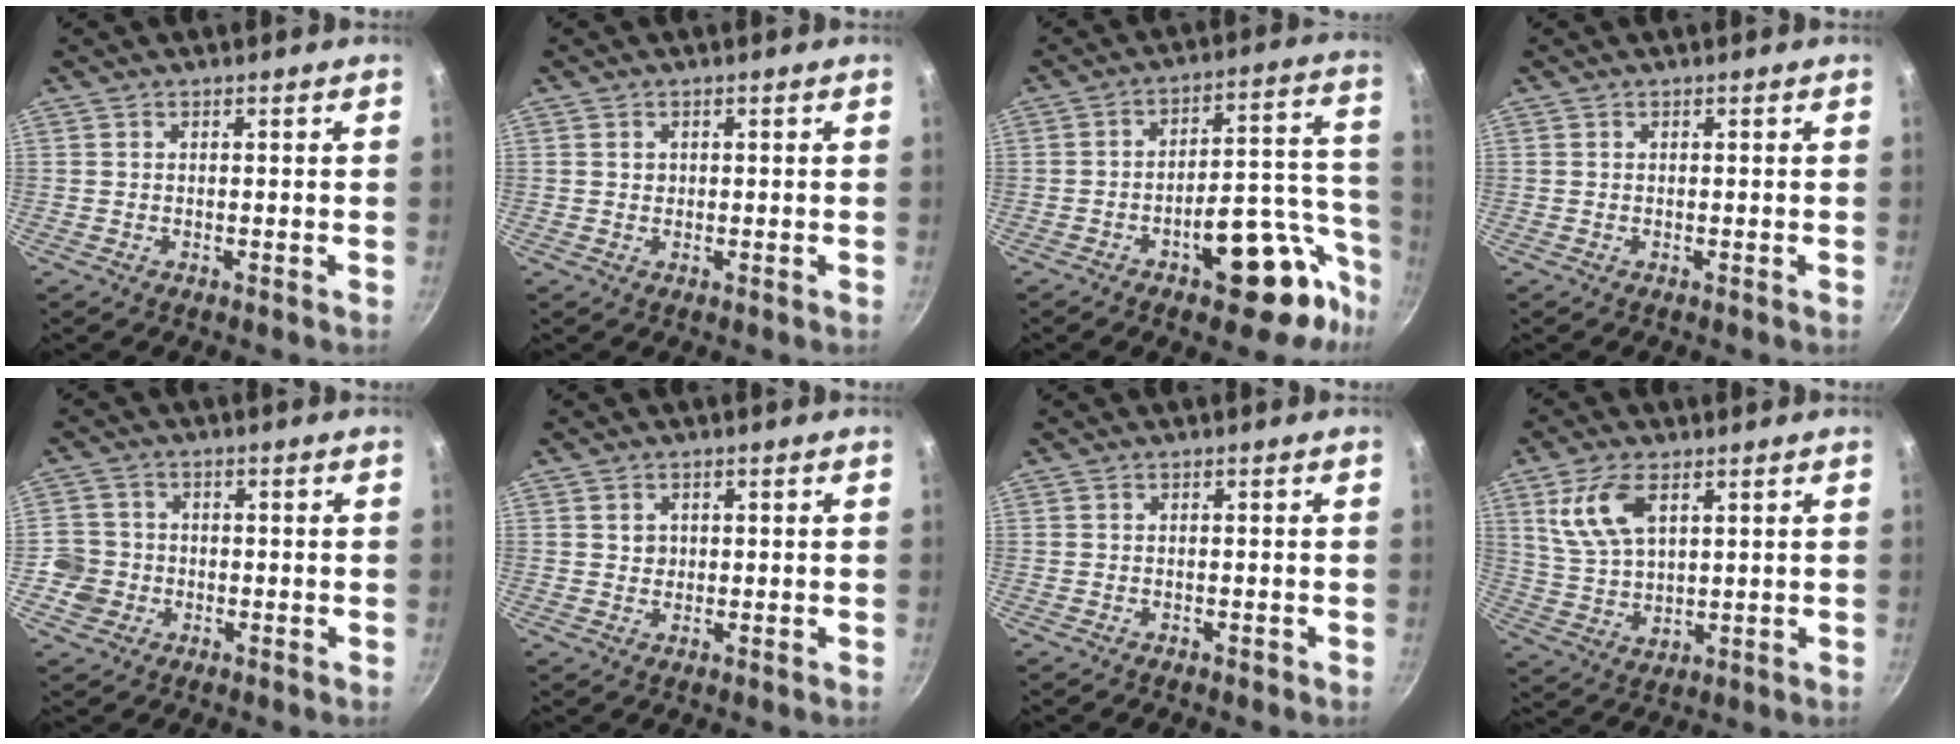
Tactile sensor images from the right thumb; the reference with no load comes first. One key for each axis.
{"total": 1.1, "fx": 0.3, "fy": 1.0, "fz": 0.3, "tx": -0.002, "ty": 0.002, "tz": 0.005}
{"total": 19.3, "fx": -9.9, "fy": 8.8, "fz": 14.1, "tx": -0.114, "ty": 0.075, "tz": -0.133}
{"total": 0.0}
{"total": 5.5, "fx": -1.6, "fy": 5.1, "fz": 1.2, "tx": 0.007, "ty": 0.018, "tz": -0.037}
{"total": 1.8, "fx": 0.4, "fy": 1.6, "fz": 0.6, "tx": -0.002, "ty": 0.002, "tz": 0.006}
{"total": 0.6, "fx": -0.5, "fy": 0.3, "fz": 0.2, "tx": -0.003, "ty": 0.004, "tz": -0.005}
{"total": 10.2, "fx": 4.2, "fy": 5.4, "fz": 7.6, "tx": -0.148, "ty": -0.016, "tz": 0.091}